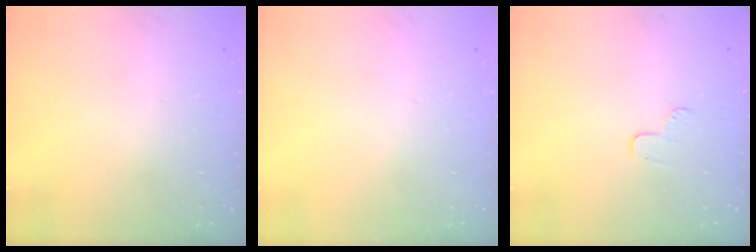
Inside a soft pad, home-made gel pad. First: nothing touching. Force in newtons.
{"total": 0.0}
{"total": 4.1, "press": 4.1, "slide": 0.4}